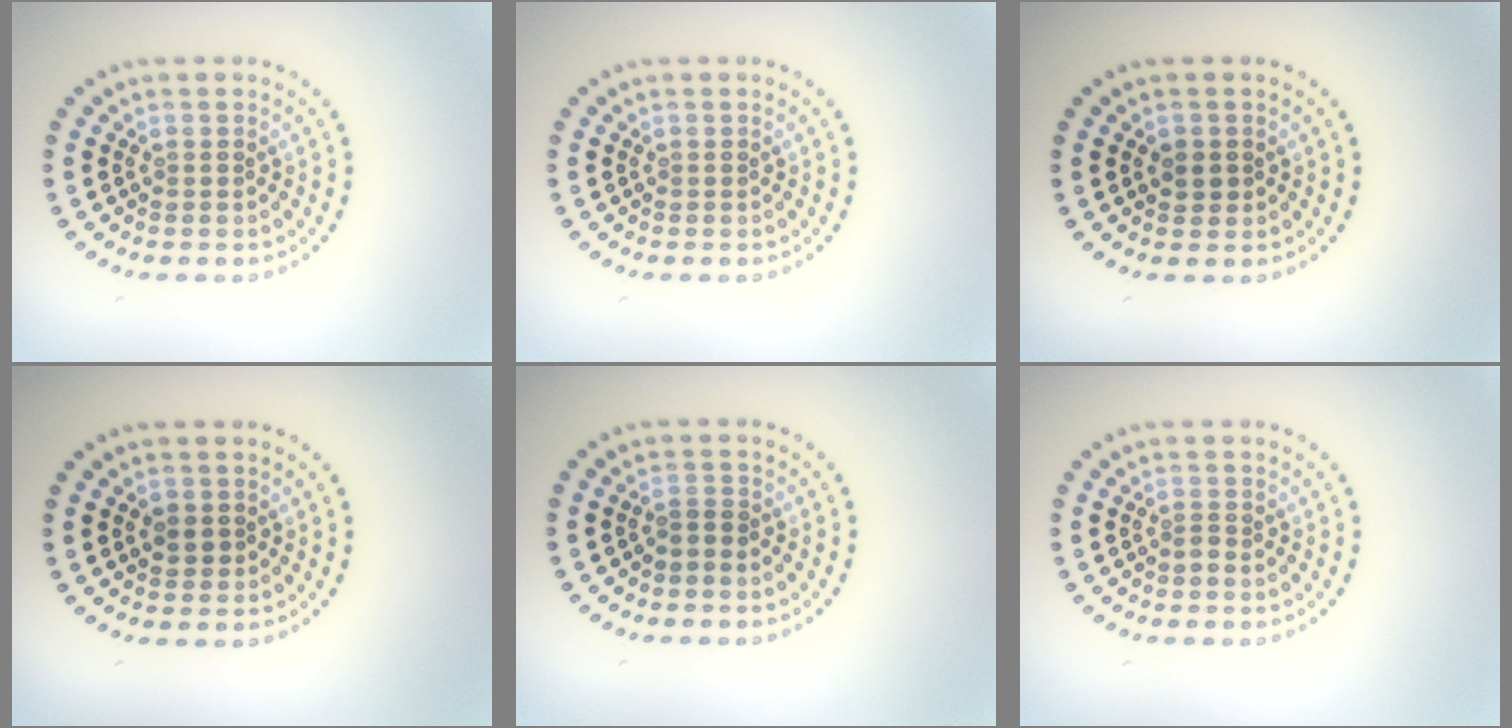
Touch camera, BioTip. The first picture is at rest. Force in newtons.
{"total": 0.0}
{"total": 1.3, "press": 1.2, "slide": 0.5}
{"total": 1.3, "press": 1.2, "slide": 0.5}
{"total": 0.9, "press": 0.7, "slide": 0.7}
{"total": 0.7, "press": 0.4, "slide": 0.6}